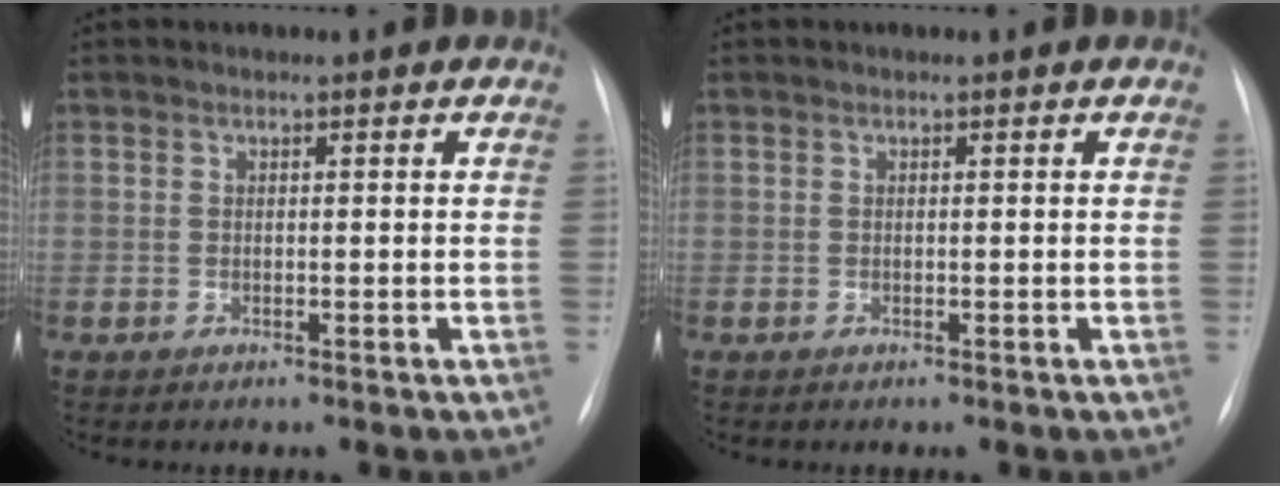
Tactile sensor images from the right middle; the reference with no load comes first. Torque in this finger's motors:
{"motor_torque": [-0.33, -0.55, -0.01, -0.01]}